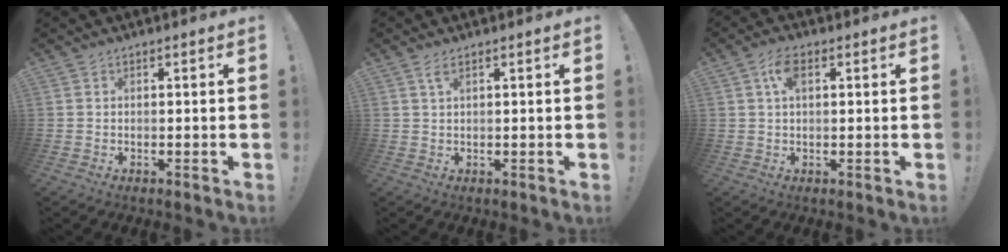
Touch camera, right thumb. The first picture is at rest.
{"total": 2.1, "force": [1.1, 0.5, 1.7], "torque": [-0.030, -0.001, 0.018]}
{"total": 5.2, "force": [1.6, 2.6, 4.2], "torque": [-0.074, 0.004, 0.027]}